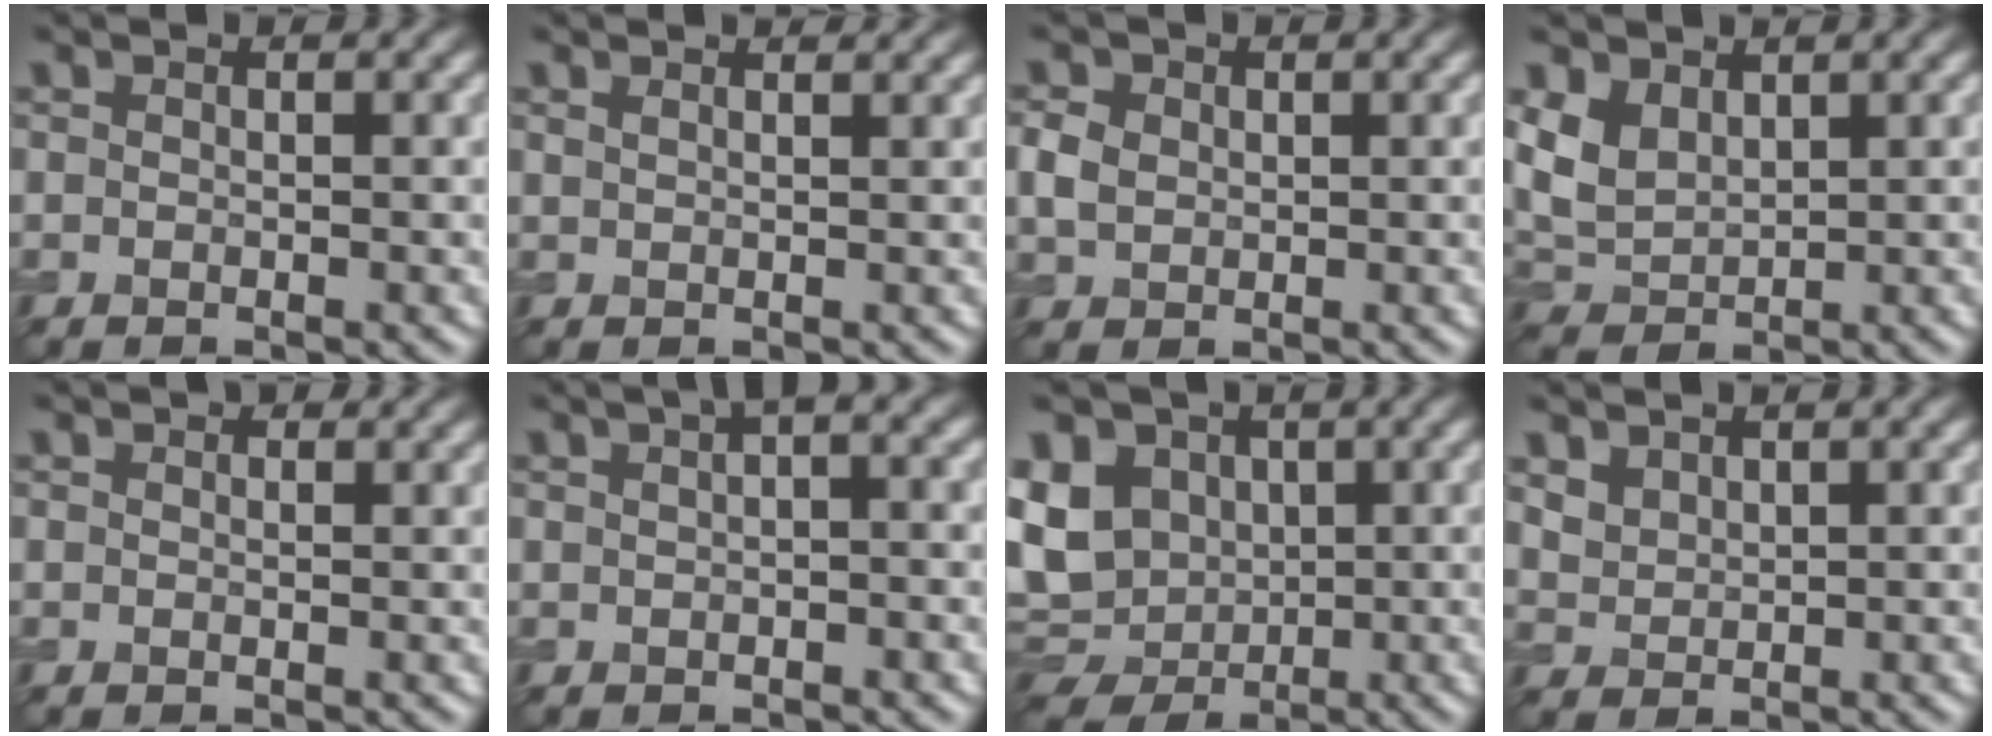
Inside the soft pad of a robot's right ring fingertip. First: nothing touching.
{"total": 1.9, "force": [1.6, 0.6, 0.8], "torque": [-0.012, 0.003, 0.014]}
{"total": 2.3, "force": [0.3, 1.9, 1.1], "torque": [-0.027, 0.001, 0.005]}
{"total": 3.9, "force": [1.5, 2.6, 2.5], "torque": [-0.066, -0.003, 0.034]}
{"total": 0.8, "force": [0.6, 0.4, 0.2], "torque": [-0.004, -0.003, 0.004]}
{"total": 2.6, "force": [1.1, 0.7, 2.2], "torque": [-0.022, 0.010, 0.010]}
{"total": 9.5, "force": [0.6, 7.6, 5.7], "torque": [-0.120, 0.002, 0.010]}
{"total": 2.1, "force": [1.6, 1.2, 0.7], "torque": [-0.027, -0.003, 0.039]}